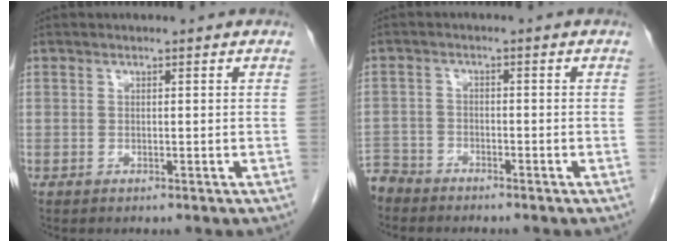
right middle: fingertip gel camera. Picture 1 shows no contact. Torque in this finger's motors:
{"motor_torque": [1.03, -0.84, 0.45, 0.02]}